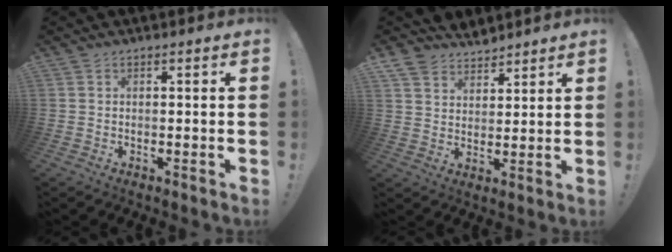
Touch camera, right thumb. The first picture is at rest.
{"total": 6.7, "force": [6.0, 3.1, 0.4], "torque": [-0.018, -0.043, 0.117]}